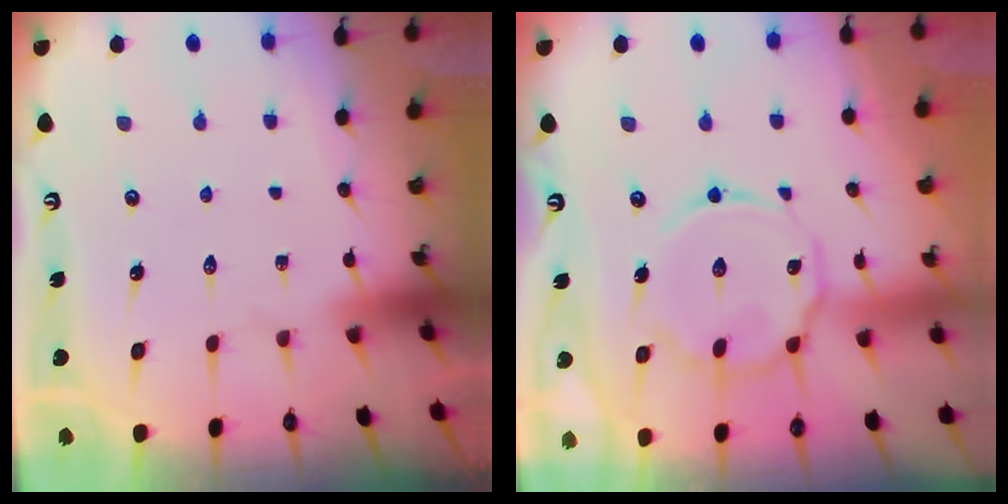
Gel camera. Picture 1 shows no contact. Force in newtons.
{"total": 13.2, "press": 13.2, "slide": 1.2}